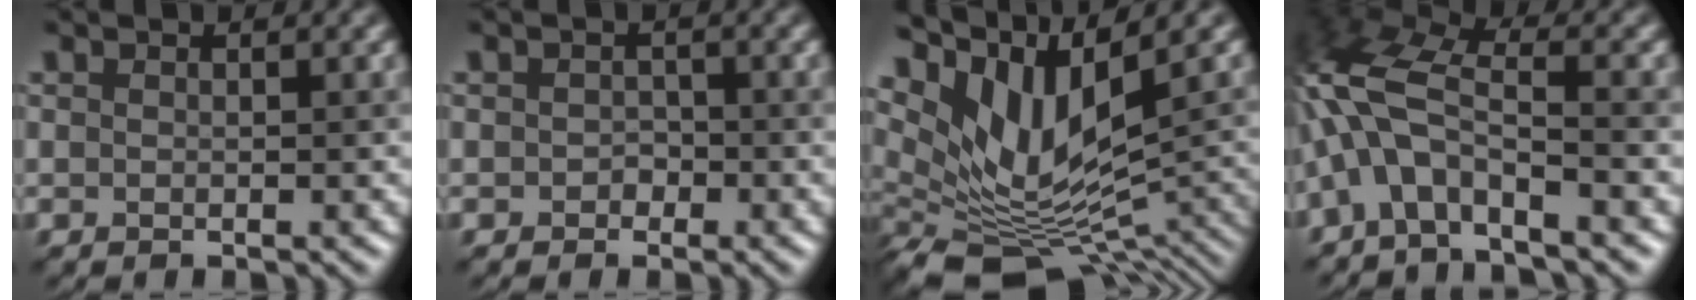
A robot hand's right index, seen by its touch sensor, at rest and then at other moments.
{"total": 0.7, "force": [-0.3, 0.6, -0.2], "torque": [-0.005, -0.005, -0.003]}
{"total": 9.4, "force": [3.0, 4.5, 7.6], "torque": [-0.145, -0.005, 0.075]}
{"total": 6.5, "force": [-2.6, 2.6, 5.3], "torque": [-0.118, 0.019, -0.059]}